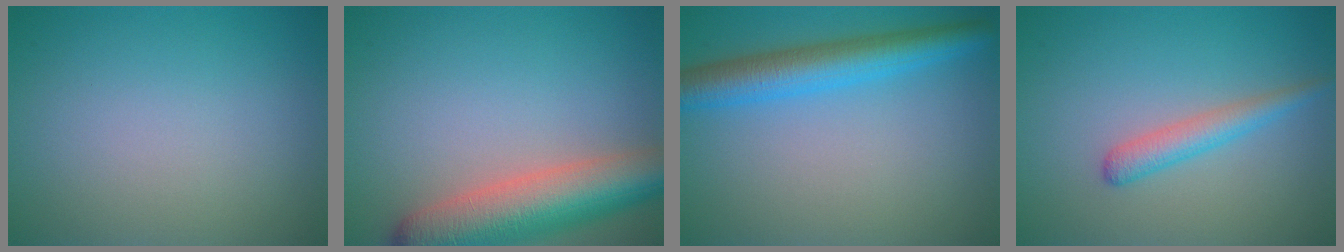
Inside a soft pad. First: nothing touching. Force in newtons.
{"total": 8.3, "press": 8.2, "slide": 0.7}
{"total": 5.2, "press": 5.2, "slide": 0.0}
{"total": 2.4, "press": 2.3, "slide": 0.1}